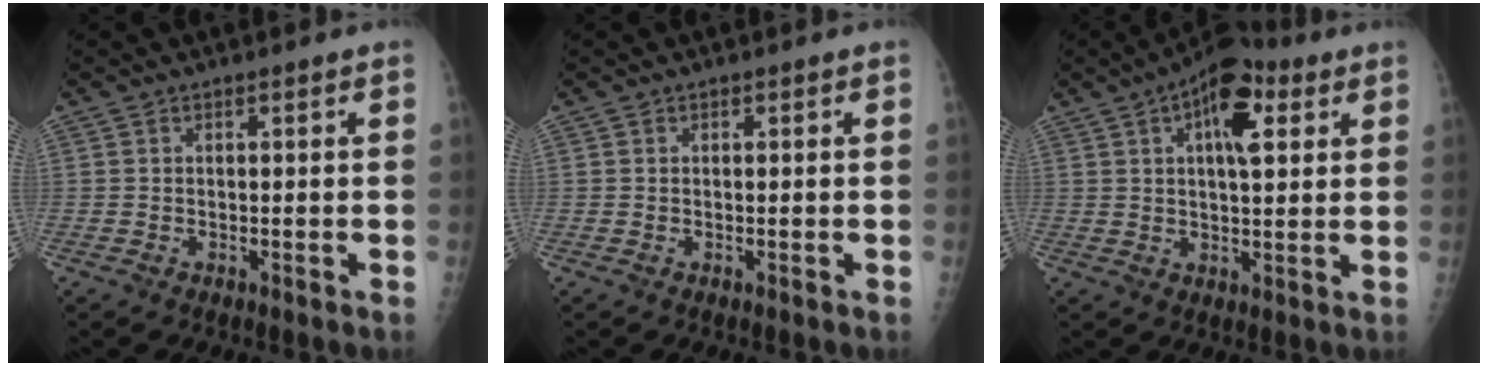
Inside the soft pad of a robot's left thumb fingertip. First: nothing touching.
{"total": 0.0}
{"total": 11.8, "force": [4.7, 5.4, 9.3], "torque": [-0.117, 0.004, 0.066]}